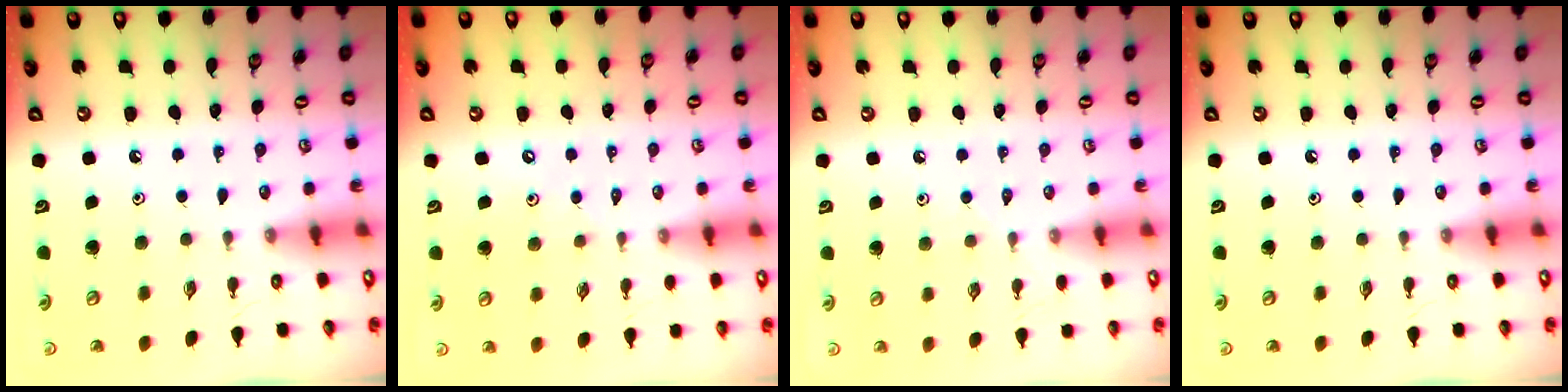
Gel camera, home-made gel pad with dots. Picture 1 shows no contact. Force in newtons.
{"total": 2.1, "press": 2.0, "slide": 0.3}
{"total": 4.3, "press": 4.2, "slide": 0.7}
{"total": 0.0}